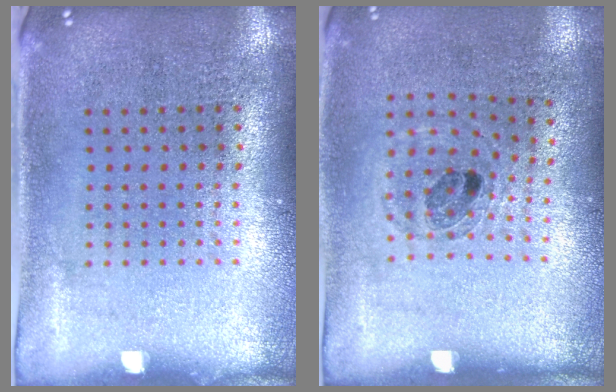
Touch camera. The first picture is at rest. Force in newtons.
{"total": 0.8, "press": 0.8, "slide": 0.2}